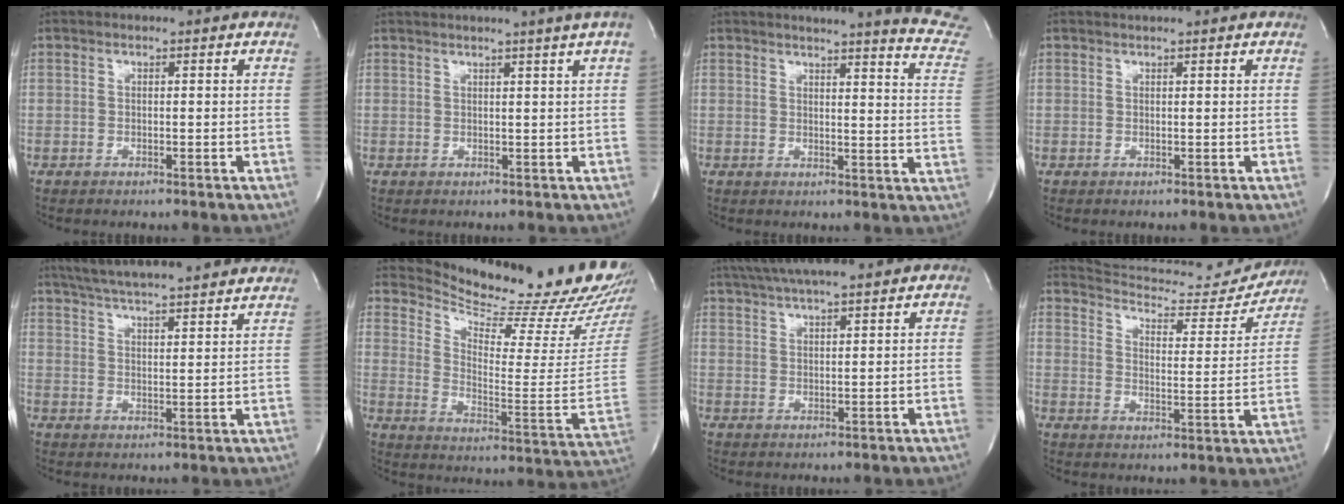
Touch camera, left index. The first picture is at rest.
{"total": 4.7, "force": [3.6, -1.6, 2.5], "torque": [-0.031, 0.002, 0.043]}
{"total": 14.7, "force": [14.0, -0.2, 4.6], "torque": [-0.049, -0.099, 0.134]}
{"total": 2.1, "force": [2.0, 0.1, 0.7], "torque": [-0.009, 0.014, 0.027]}
{"total": 24.8, "force": [22.4, 2.3, 10.4], "torque": [-0.178, 0.003, 0.298]}
{"total": 25.3, "force": [23.3, 1.4, 9.9], "torque": [-0.158, -0.128, 0.303]}
{"total": 14.6, "force": [12.8, 1.9, 6.9], "torque": [-0.124, 0.034, 0.196]}
{"total": 18.4, "force": [18.1, 2.4, 2.6], "torque": [-0.031, -0.057, 0.236]}